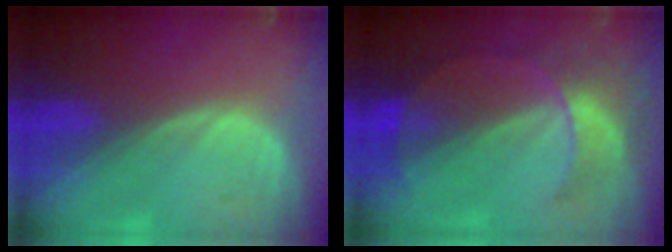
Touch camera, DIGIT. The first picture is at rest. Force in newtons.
{"total": 7.8, "press": 6.7, "slide": 3.9}